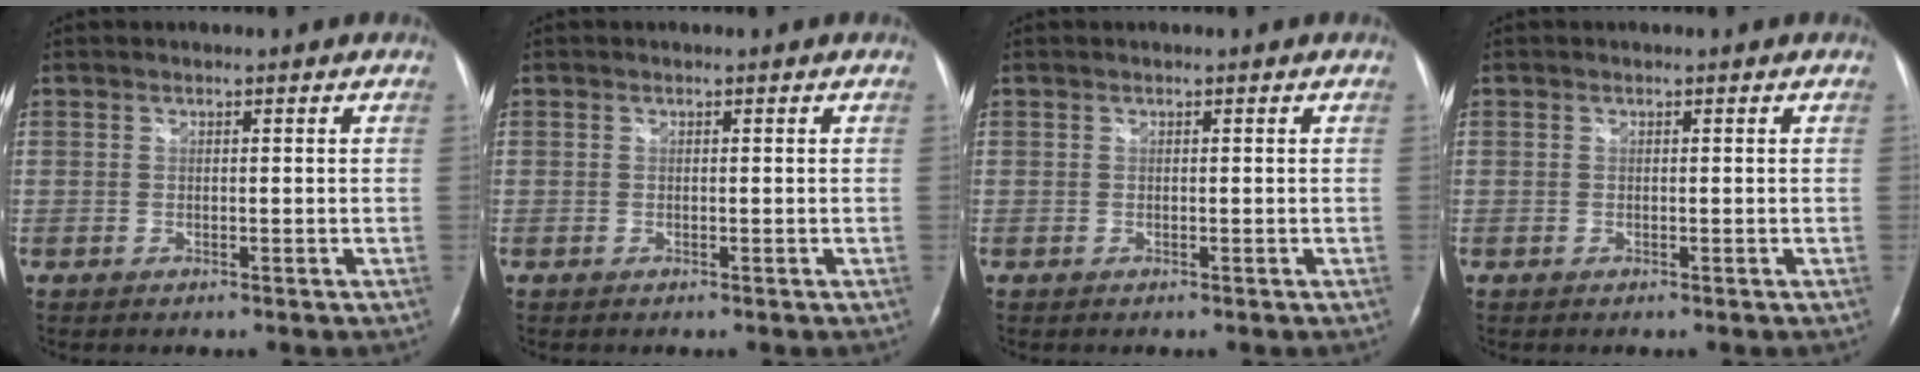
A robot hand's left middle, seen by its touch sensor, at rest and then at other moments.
{"total": 0.0}
{"total": 0.0}
{"total": 0.0}